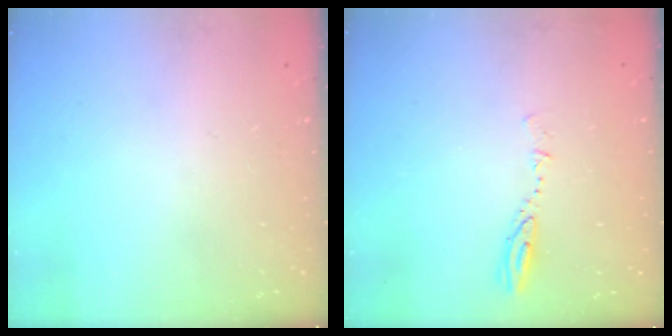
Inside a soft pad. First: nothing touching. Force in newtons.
{"total": 5.2, "press": 5.1, "slide": 0.4}